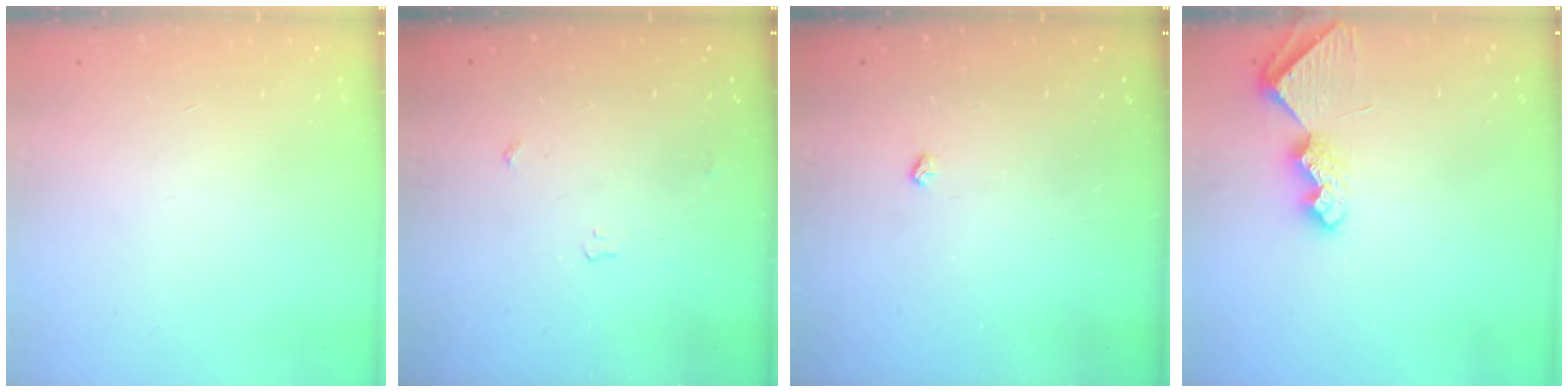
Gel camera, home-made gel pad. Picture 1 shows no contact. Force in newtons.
{"total": 3.0, "press": 2.9, "slide": 0.5}
{"total": 2.6, "press": 2.5, "slide": 0.5}
{"total": 7.9, "press": 7.8, "slide": 0.5}